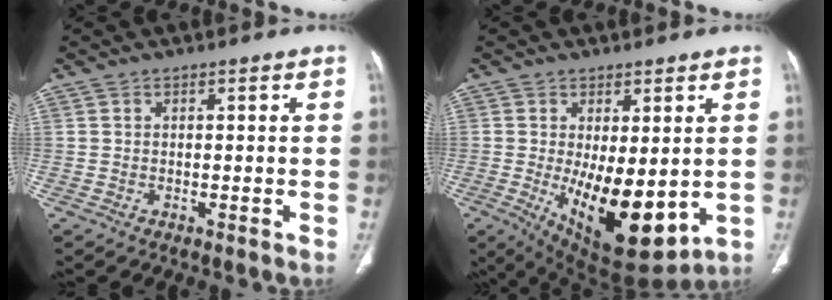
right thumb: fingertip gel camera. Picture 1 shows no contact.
{"total": 14.8, "force": [-1.6, 6.4, 13.2], "torque": [-0.192, -0.033, -0.002]}